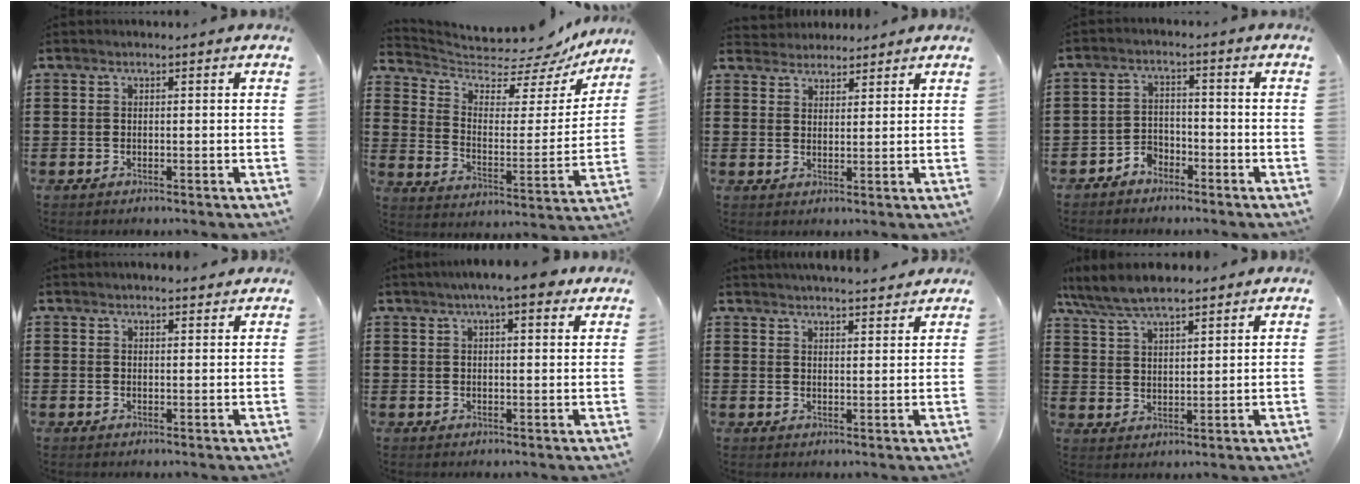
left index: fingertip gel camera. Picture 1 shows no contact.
{"total": 6.2, "force": [5.5, 1.9, 2.3], "torque": [-0.066, -0.045, 0.090]}
{"total": 2.8, "force": [2.7, 0.8, -0.5], "torque": [-0.001, -0.001, 0.052]}
{"total": 3.1, "force": [-2.8, 1.3, 0.2], "torque": [-0.013, 0.005, -0.060]}
{"total": 1.8, "force": [1.7, 0.5, 0.1], "torque": [-0.005, 0.002, 0.035]}
{"total": 5.6, "force": [3.9, 1.0, 4.0], "torque": [-0.069, 0.001, 0.064]}
{"total": 3.2, "force": [3.2, 0.1, 0.0], "torque": [-0.010, -0.013, 0.061]}
{"total": 7.1, "force": [6.3, 1.7, 2.8], "torque": [-0.076, -0.014, 0.117]}